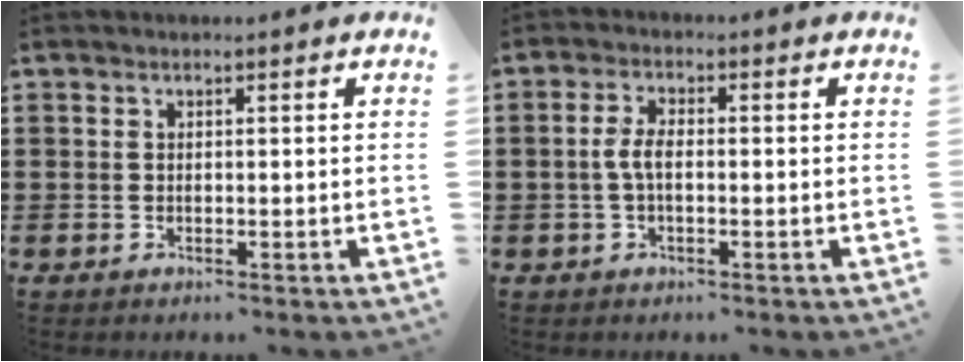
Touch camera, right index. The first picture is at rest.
{"total": 3.6, "force": [-0.5, 1.4, 3.2], "torque": [-0.082, -0.003, -0.017]}